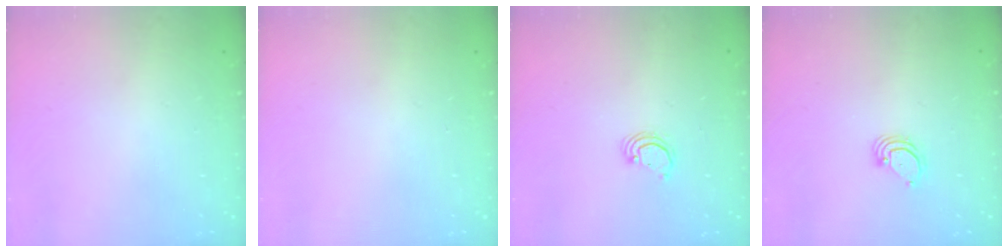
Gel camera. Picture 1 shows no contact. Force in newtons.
{"total": 0.0}
{"total": 2.7, "press": 2.7, "slide": 0.1}
{"total": 3.9, "press": 3.9, "slide": 0.2}